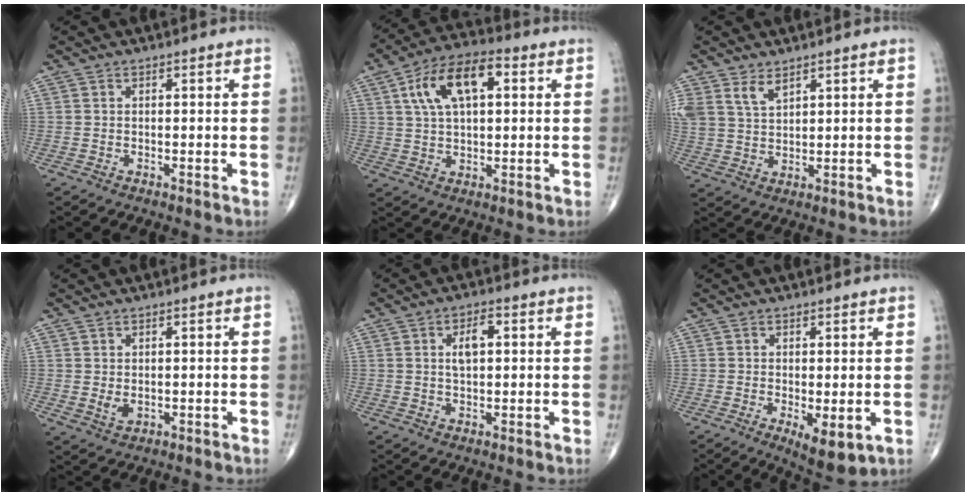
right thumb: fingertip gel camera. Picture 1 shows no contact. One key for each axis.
{"total": 12.9, "fx": 3.9, "fy": 6.4, "fz": 10.5, "tx": -0.182, "ty": 0.016, "tz": 0.063}
{"total": 6.0, "fx": 3.9, "fy": 3.2, "fz": 3.3, "tx": -0.062, "ty": -0.014, "tz": 0.088}
{"total": 2.3, "fx": 0.1, "fy": 1.6, "fz": 1.7, "tx": -0.025, "ty": -0.007, "tz": 0.009}
{"total": 4.4, "fx": 1.0, "fy": 2.1, "fz": 3.7, "tx": -0.062, "ty": 0.004, "tz": 0.016}
{"total": 6.1, "fx": -1.5, "fy": 2.3, "fz": 5.4, "tx": -0.079, "ty": -0.020, "tz": -0.014}